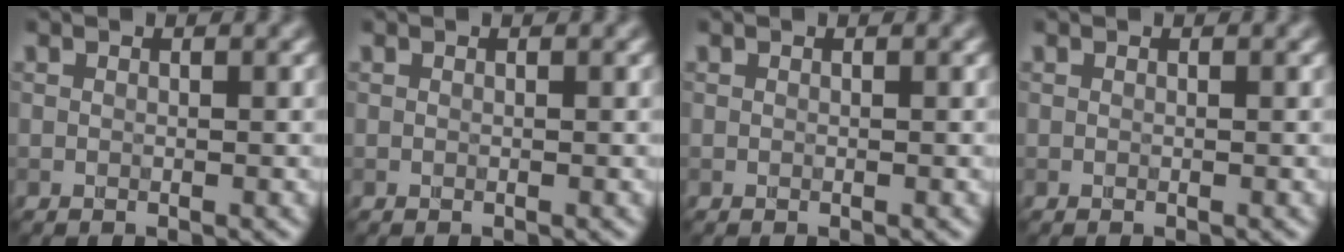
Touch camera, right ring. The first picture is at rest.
{"total": 0.0}
{"total": 0.0}
{"total": 0.0}